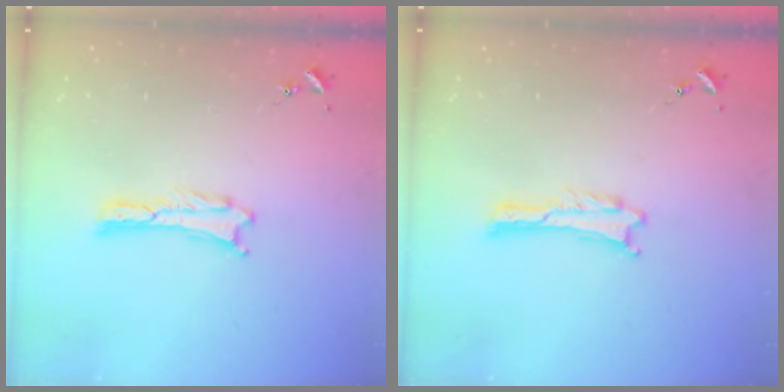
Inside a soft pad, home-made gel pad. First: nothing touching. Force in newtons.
{"total": 0.0}